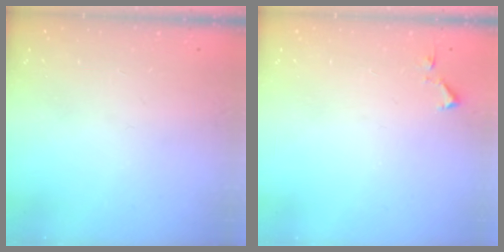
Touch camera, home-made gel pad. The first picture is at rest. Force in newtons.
{"total": 3.1, "press": 3.1, "slide": 0.6}